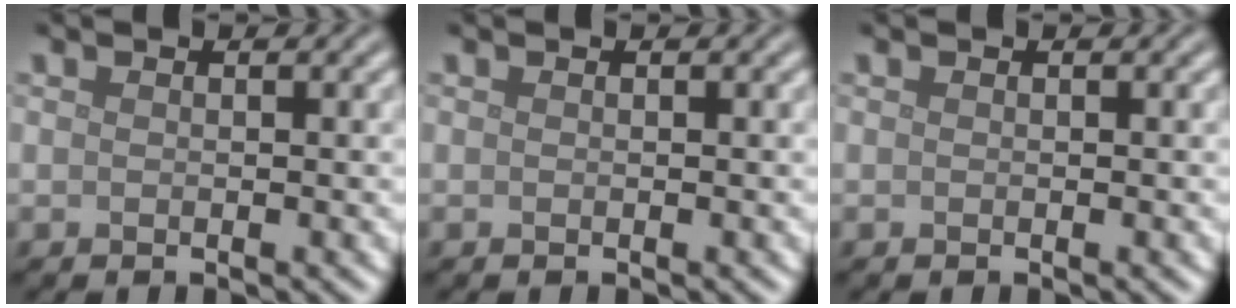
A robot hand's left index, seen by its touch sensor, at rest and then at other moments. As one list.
[{"total": 0.0}, {"total": 0.0}]